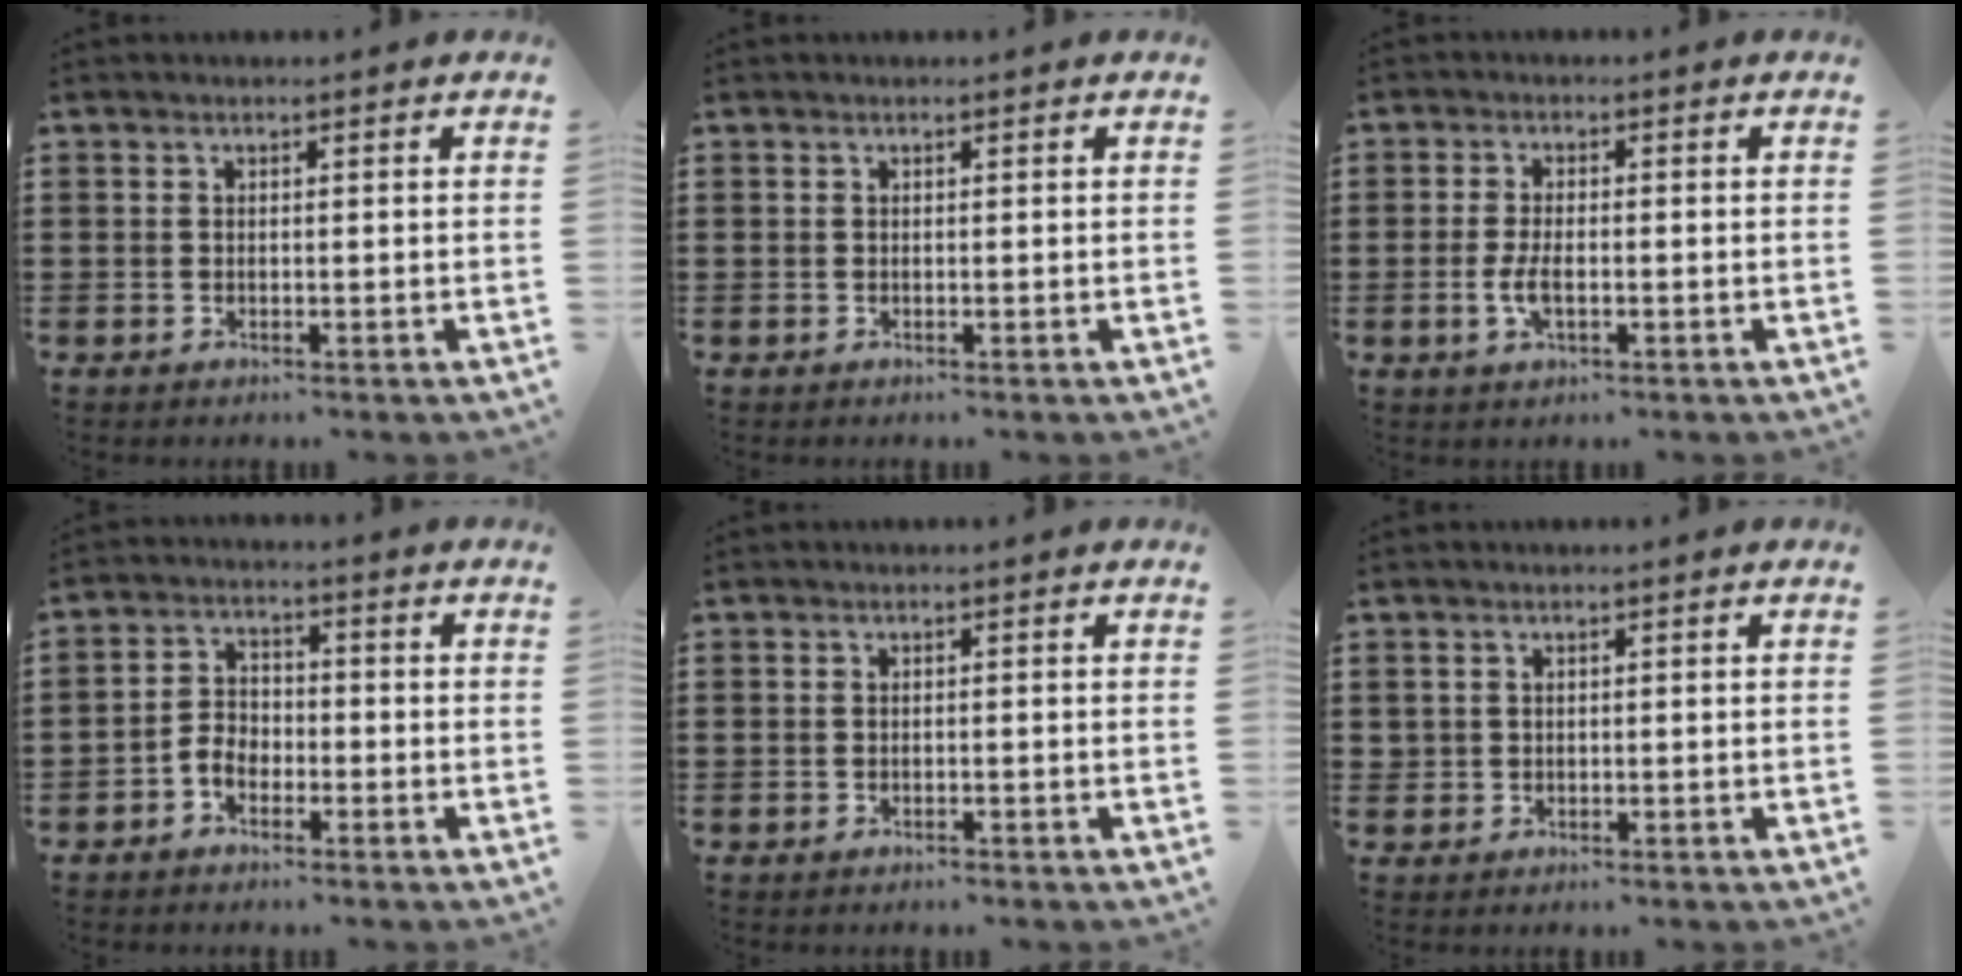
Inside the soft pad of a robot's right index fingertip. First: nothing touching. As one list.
[{"total": 0.0}, {"total": 3.6, "force": [-0.8, 1.6, 3.1], "torque": [-0.070, -0.002, -0.018]}, {"total": 3.3, "force": [-1.9, 2.3, 1.4], "torque": [-0.040, 0.004, -0.041]}, {"total": 0.0}, {"total": 0.9, "force": [0.2, 0.8, 0.1], "torque": [-0.004, 0.005, 0.003]}]